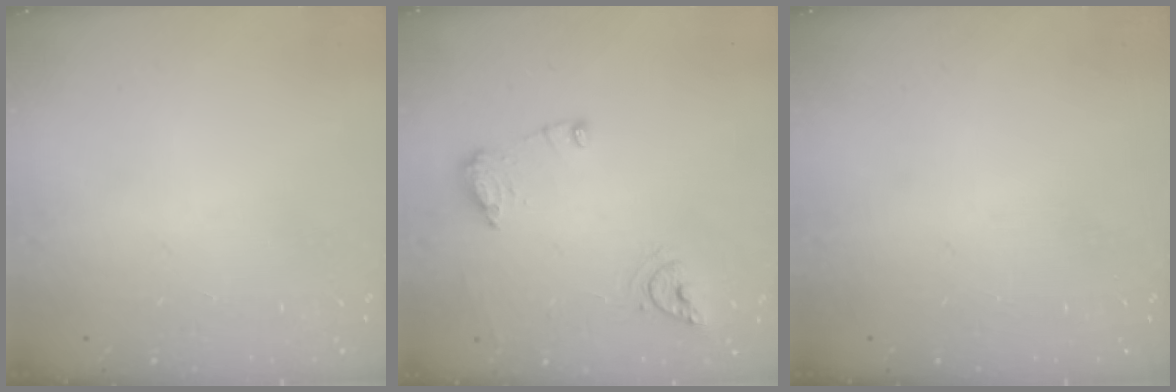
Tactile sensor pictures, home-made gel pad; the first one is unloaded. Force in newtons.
{"total": 10.3, "press": 10.2, "slide": 1.1}
{"total": 0.0}